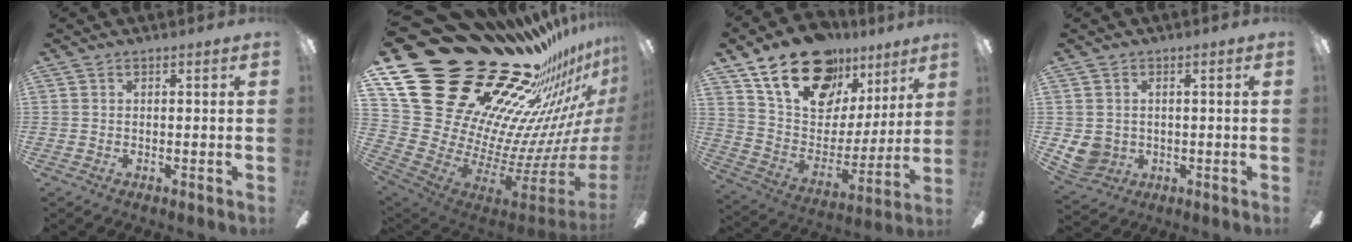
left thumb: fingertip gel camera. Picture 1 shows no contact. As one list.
[{"total": 38.1, "force": [26.0, 18.9, 20.6], "torque": [-0.264, -0.291, 0.552]}, {"total": 22.4, "force": [15.3, 12.6, 10.3], "torque": [-0.171, -0.087, 0.278]}, {"total": 5.5, "force": [0.1, 5.3, 1.4], "torque": [-0.040, -0.003, 0.003]}]